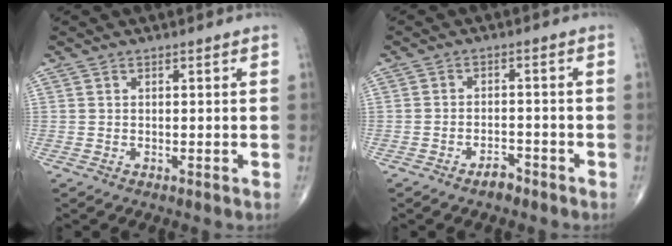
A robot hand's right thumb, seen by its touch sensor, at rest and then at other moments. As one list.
[{"total": 2.9, "force": [-2.2, 1.3, 1.3], "torque": [-0.021, 0.013, -0.038]}]